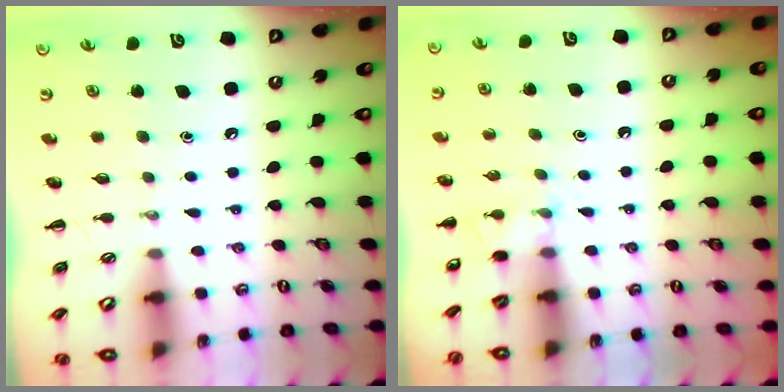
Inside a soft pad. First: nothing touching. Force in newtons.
{"total": 5.2, "press": 5.0, "slide": 1.4}